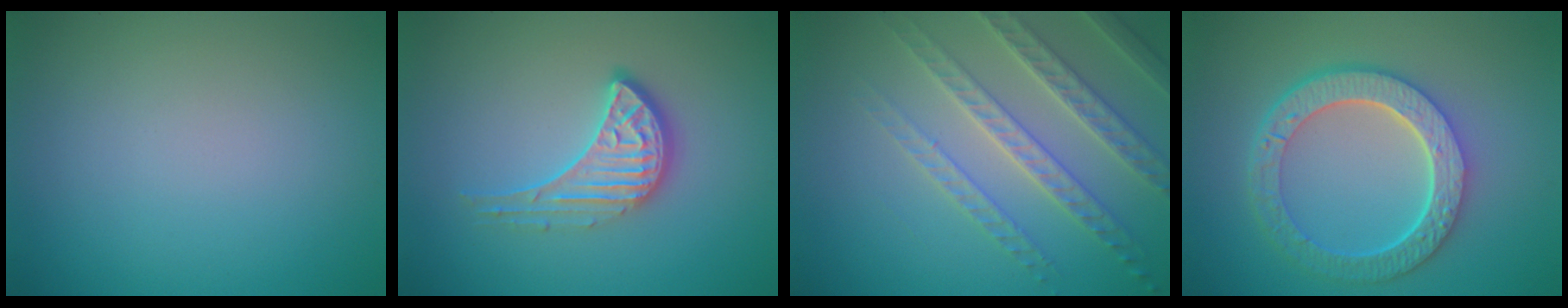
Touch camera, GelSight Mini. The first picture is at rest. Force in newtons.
{"total": 3.3, "press": 2.9, "slide": 1.6}
{"total": 4.2, "press": 4.1, "slide": 0.9}
{"total": 6.7, "press": 4.8, "slide": 4.6}